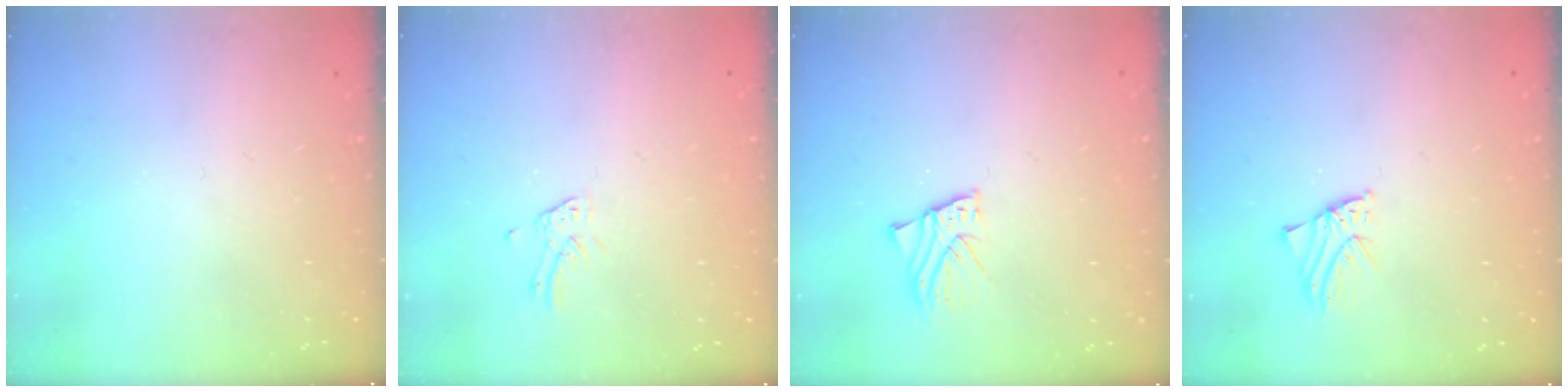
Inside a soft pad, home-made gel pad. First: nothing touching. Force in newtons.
{"total": 1.1, "press": 1.1, "slide": 0.1}
{"total": 1.8, "press": 1.8, "slide": 0.1}
{"total": 0.9, "press": 0.9, "slide": 0.0}